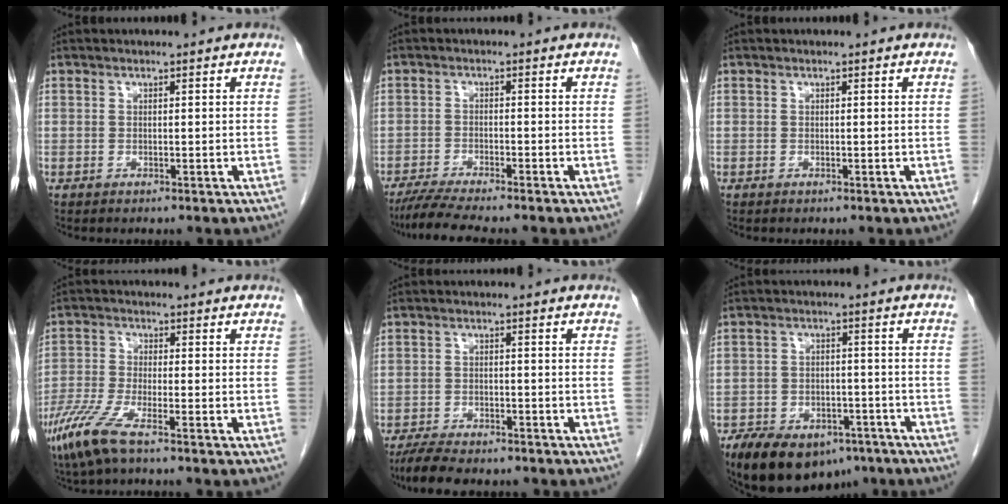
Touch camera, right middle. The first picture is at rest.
{"total": 6.4, "force": [-5.5, -0.5, 3.2], "torque": [-0.056, -0.021, -0.095]}
{"total": 0.0}
{"total": 6.8, "force": [-4.5, 0.6, 5.1], "torque": [-0.125, -0.020, -0.092]}
{"total": 7.9, "force": [-6.7, 1.9, 3.6], "torque": [-0.065, -0.016, -0.107]}
{"total": 14.4, "force": [-9.7, 7.6, 7.3], "torque": [-0.140, 0.001, -0.146]}